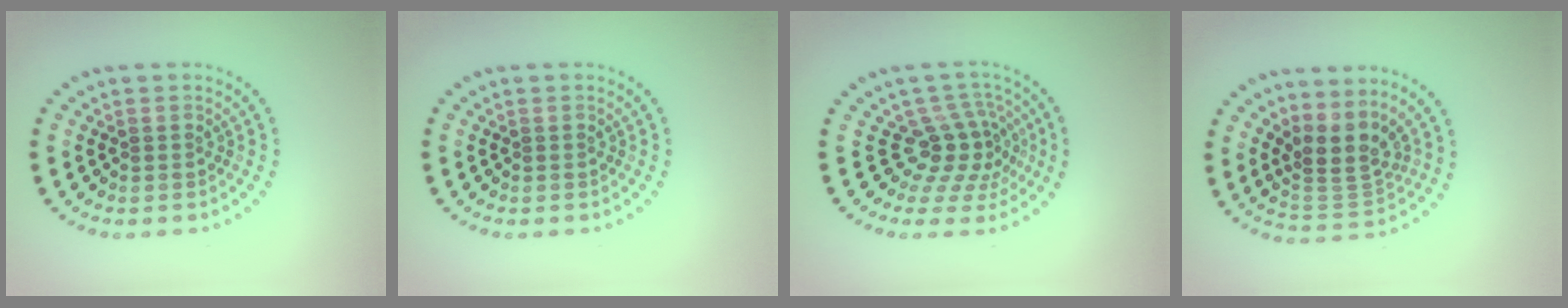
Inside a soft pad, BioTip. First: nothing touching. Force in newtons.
{"total": 0.0}
{"total": 3.8, "press": 2.7, "slide": 2.7}
{"total": 3.4, "press": 2.4, "slide": 2.3}